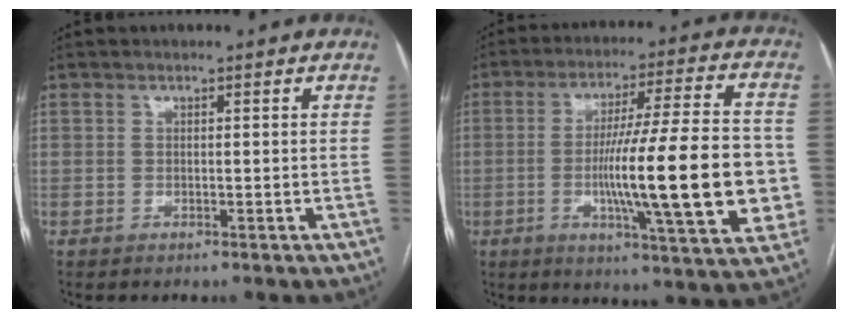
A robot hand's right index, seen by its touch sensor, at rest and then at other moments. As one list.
[{"total": 20.9, "force": [-3.1, 2.0, 20.5], "torque": [-0.285, 0.007, -0.039]}]